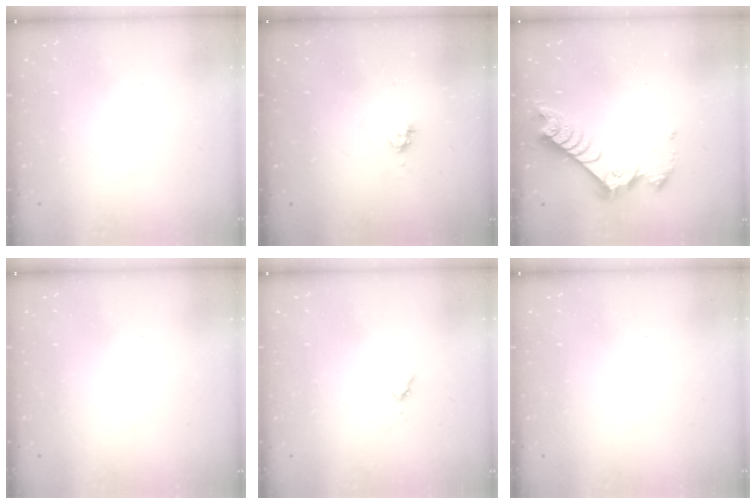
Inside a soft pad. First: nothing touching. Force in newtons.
{"total": 2.6, "press": 2.6, "slide": 0.4}
{"total": 9.4, "press": 9.3, "slide": 0.8}
{"total": 0.0}
{"total": 2.8, "press": 2.8, "slide": 0.4}
{"total": 0.0}